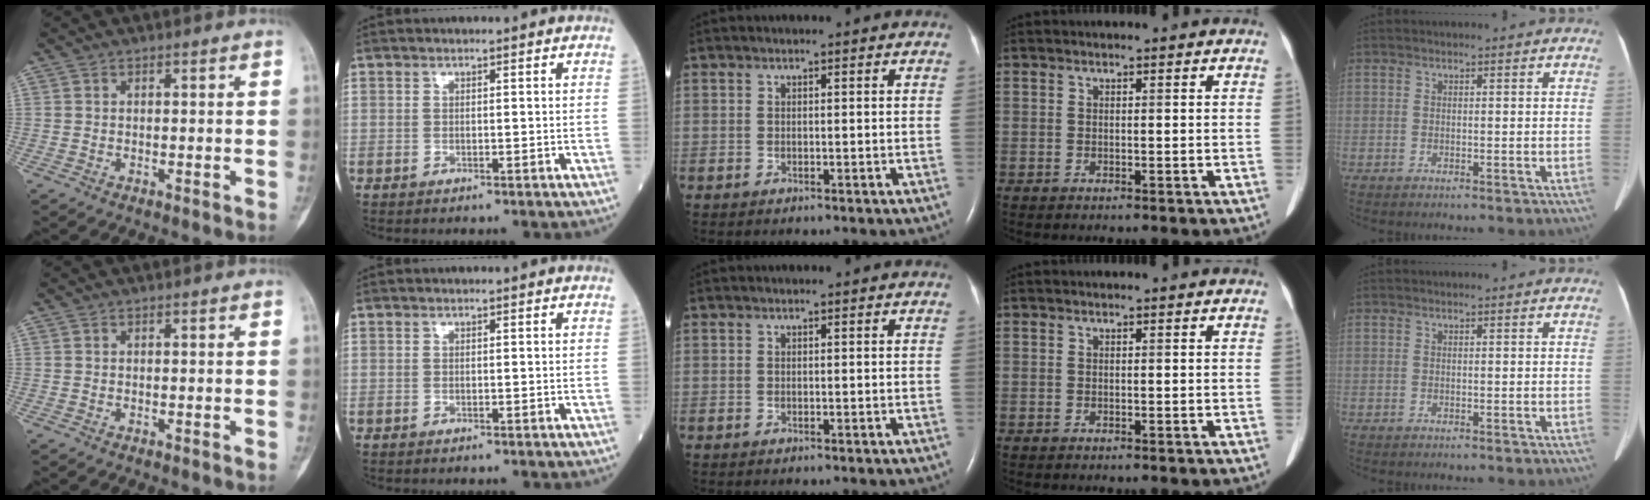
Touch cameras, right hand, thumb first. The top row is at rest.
{}